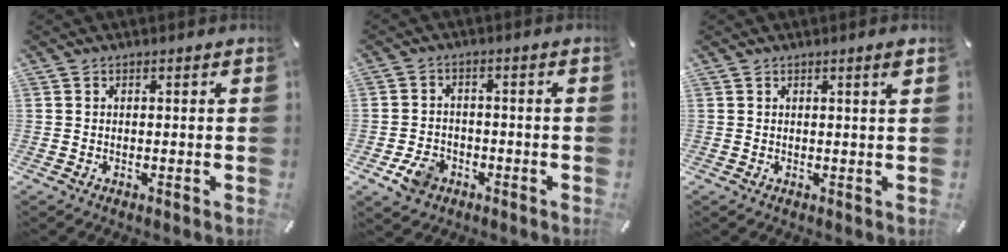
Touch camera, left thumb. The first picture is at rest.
{"total": 6.2, "force": [-2.9, 4.8, 2.7], "torque": [-0.051, 0.010, -0.054]}
{"total": 1.7, "force": [0.8, 0.0, 1.6], "torque": [-0.024, -0.005, 0.010]}